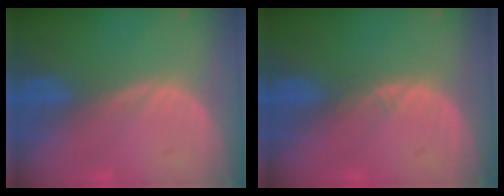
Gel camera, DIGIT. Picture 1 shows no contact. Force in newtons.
{"total": 0.6, "press": 0.5, "slide": 0.4}